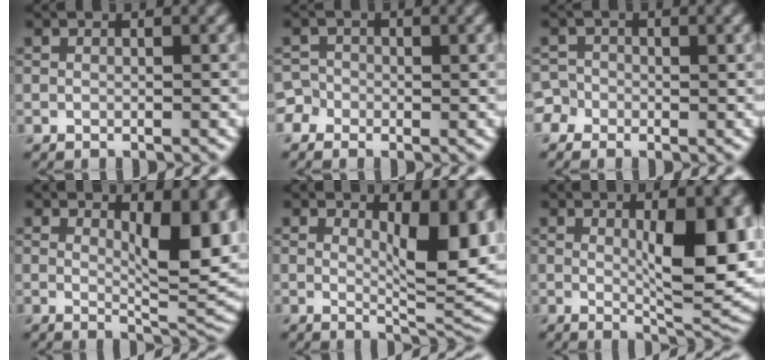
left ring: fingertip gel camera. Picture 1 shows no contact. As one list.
[{"total": 2.4, "force": [-1.2, 2.0, 0.4], "torque": [0.005, 0.006, -0.025]}, {"total": 2.3, "force": [-1.1, 1.9, 0.5], "torque": [0.002, 0.007, -0.022]}, {"total": 7.2, "force": [1.8, 2.5, 6.5], "torque": [-0.086, -0.010, 0.033]}, {"total": 7.9, "force": [1.8, 2.9, 7.2], "torque": [-0.095, -0.010, 0.034]}, {"total": 9.3, "force": [1.1, 2.6, 8.9], "torque": [-0.120, -0.012, 0.026]}]